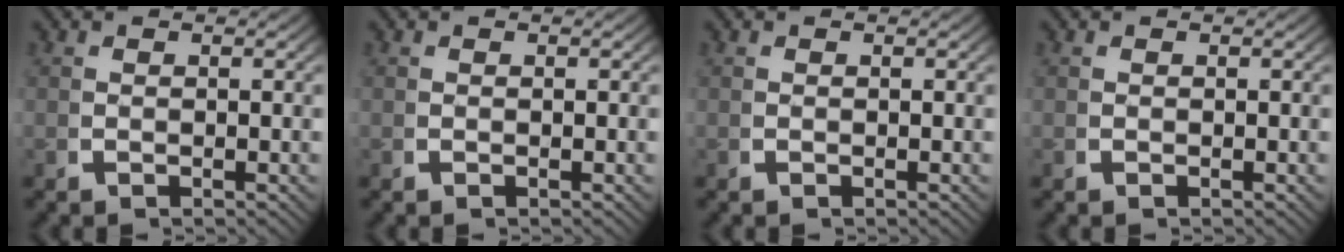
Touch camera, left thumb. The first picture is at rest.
{"total": 0.0}
{"total": 0.0}
{"total": 0.0}